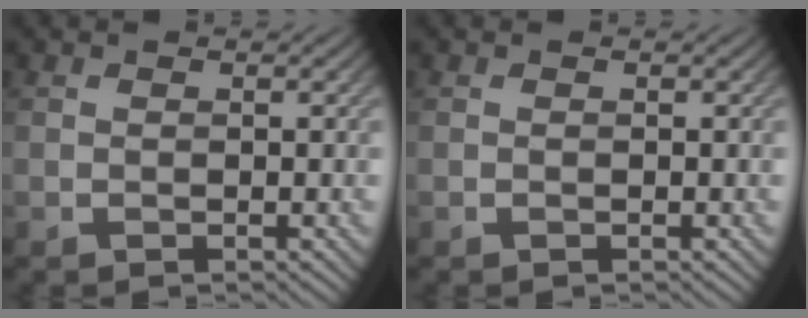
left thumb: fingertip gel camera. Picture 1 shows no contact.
{"total": 0.0}